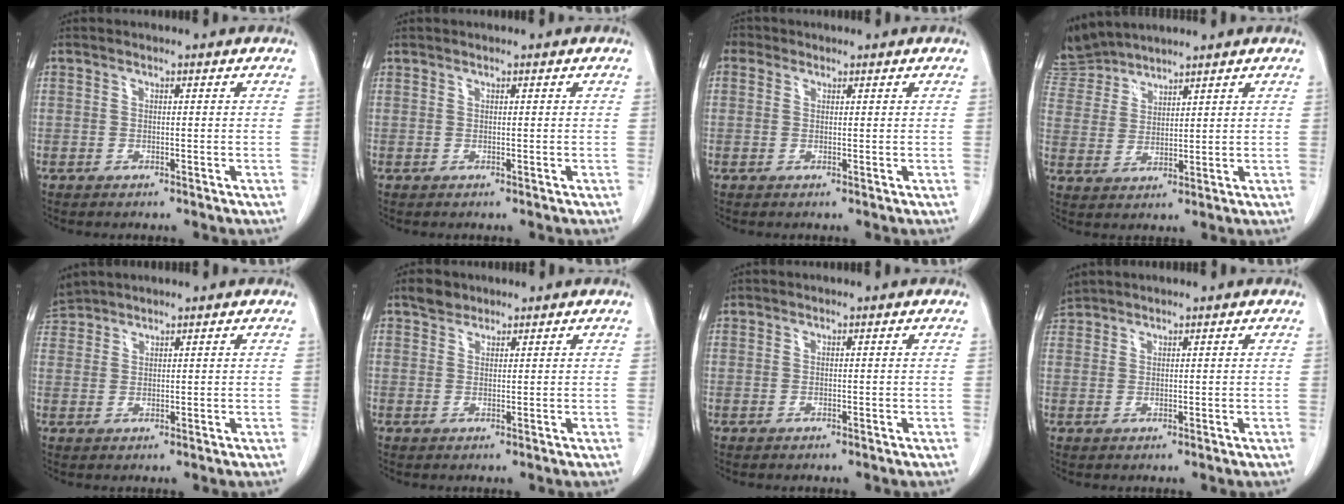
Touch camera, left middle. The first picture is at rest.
{"total": 0.0}
{"total": 1.9, "force": [0.9, 1.6, 0.5], "torque": [-0.008, 0.009, 0.012]}
{"total": 7.1, "force": [7.0, 0.9, 0.1], "torque": [-0.014, 0.011, 0.151]}
{"total": 3.7, "force": [3.6, 0.7, -0.1], "torque": [-0.008, 0.021, 0.075]}
{"total": 2.2, "force": [1.8, 1.2, 0.3], "torque": [-0.009, 0.005, 0.031]}
{"total": 0.7, "force": [0.6, 0.4, -0.1], "torque": [-0.002, 0.005, 0.011]}
{"total": 2.8, "force": [2.7, 0.6, -0.1], "torque": [-0.005, 0.019, 0.056]}